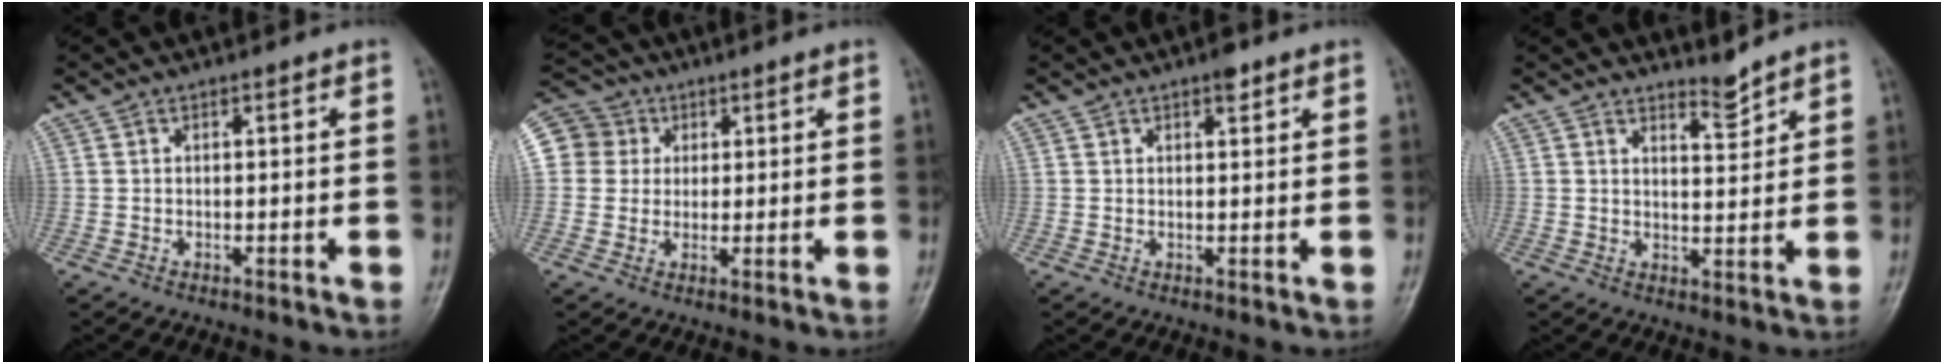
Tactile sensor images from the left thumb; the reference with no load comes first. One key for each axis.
{"total": 9.0, "fx": 2.3, "fy": 8.4, "fz": 2.2, "tx": -0.026, "ty": 0.014, "tz": 0.033}
{"total": 2.2, "fx": 1.5, "fy": 0.9, "fz": 1.3, "tx": -0.010, "ty": -0.007, "tz": 0.021}
{"total": 3.1, "fx": 3.0, "fy": 0.3, "fz": 0.5, "tx": 0.000, "ty": -0.036, "tz": 0.056}